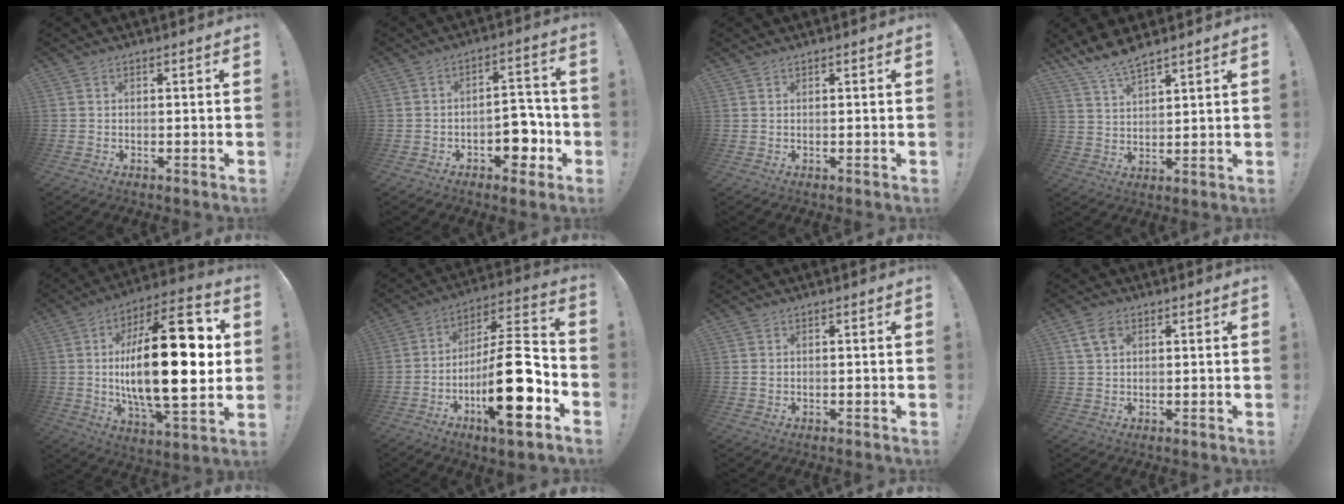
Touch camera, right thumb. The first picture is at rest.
{"total": 9.6, "force": [-3.7, 6.5, 6.0], "torque": [-0.048, 0.023, -0.059]}
{"total": 0.7, "force": [0.7, -0.1, 0.0], "torque": [0.008, -0.003, 0.011]}
{"total": 7.5, "force": [6.7, 1.2, 3.0], "torque": [-0.065, -0.036, 0.125]}
{"total": 30.0, "force": [2.1, 11.8, 27.5], "torque": [-0.467, -0.017, 0.026]}
{"total": 23.1, "force": [-7.8, 6.7, 20.7], "torque": [-0.347, 0.047, -0.122]}
{"total": 0.5, "force": [0.1, 0.5, 0.2], "torque": [-0.006, 0.003, 0.002]}
{"total": 4.7, "force": [2.1, 3.0, 3.0], "torque": [-0.054, 0.003, 0.040]}